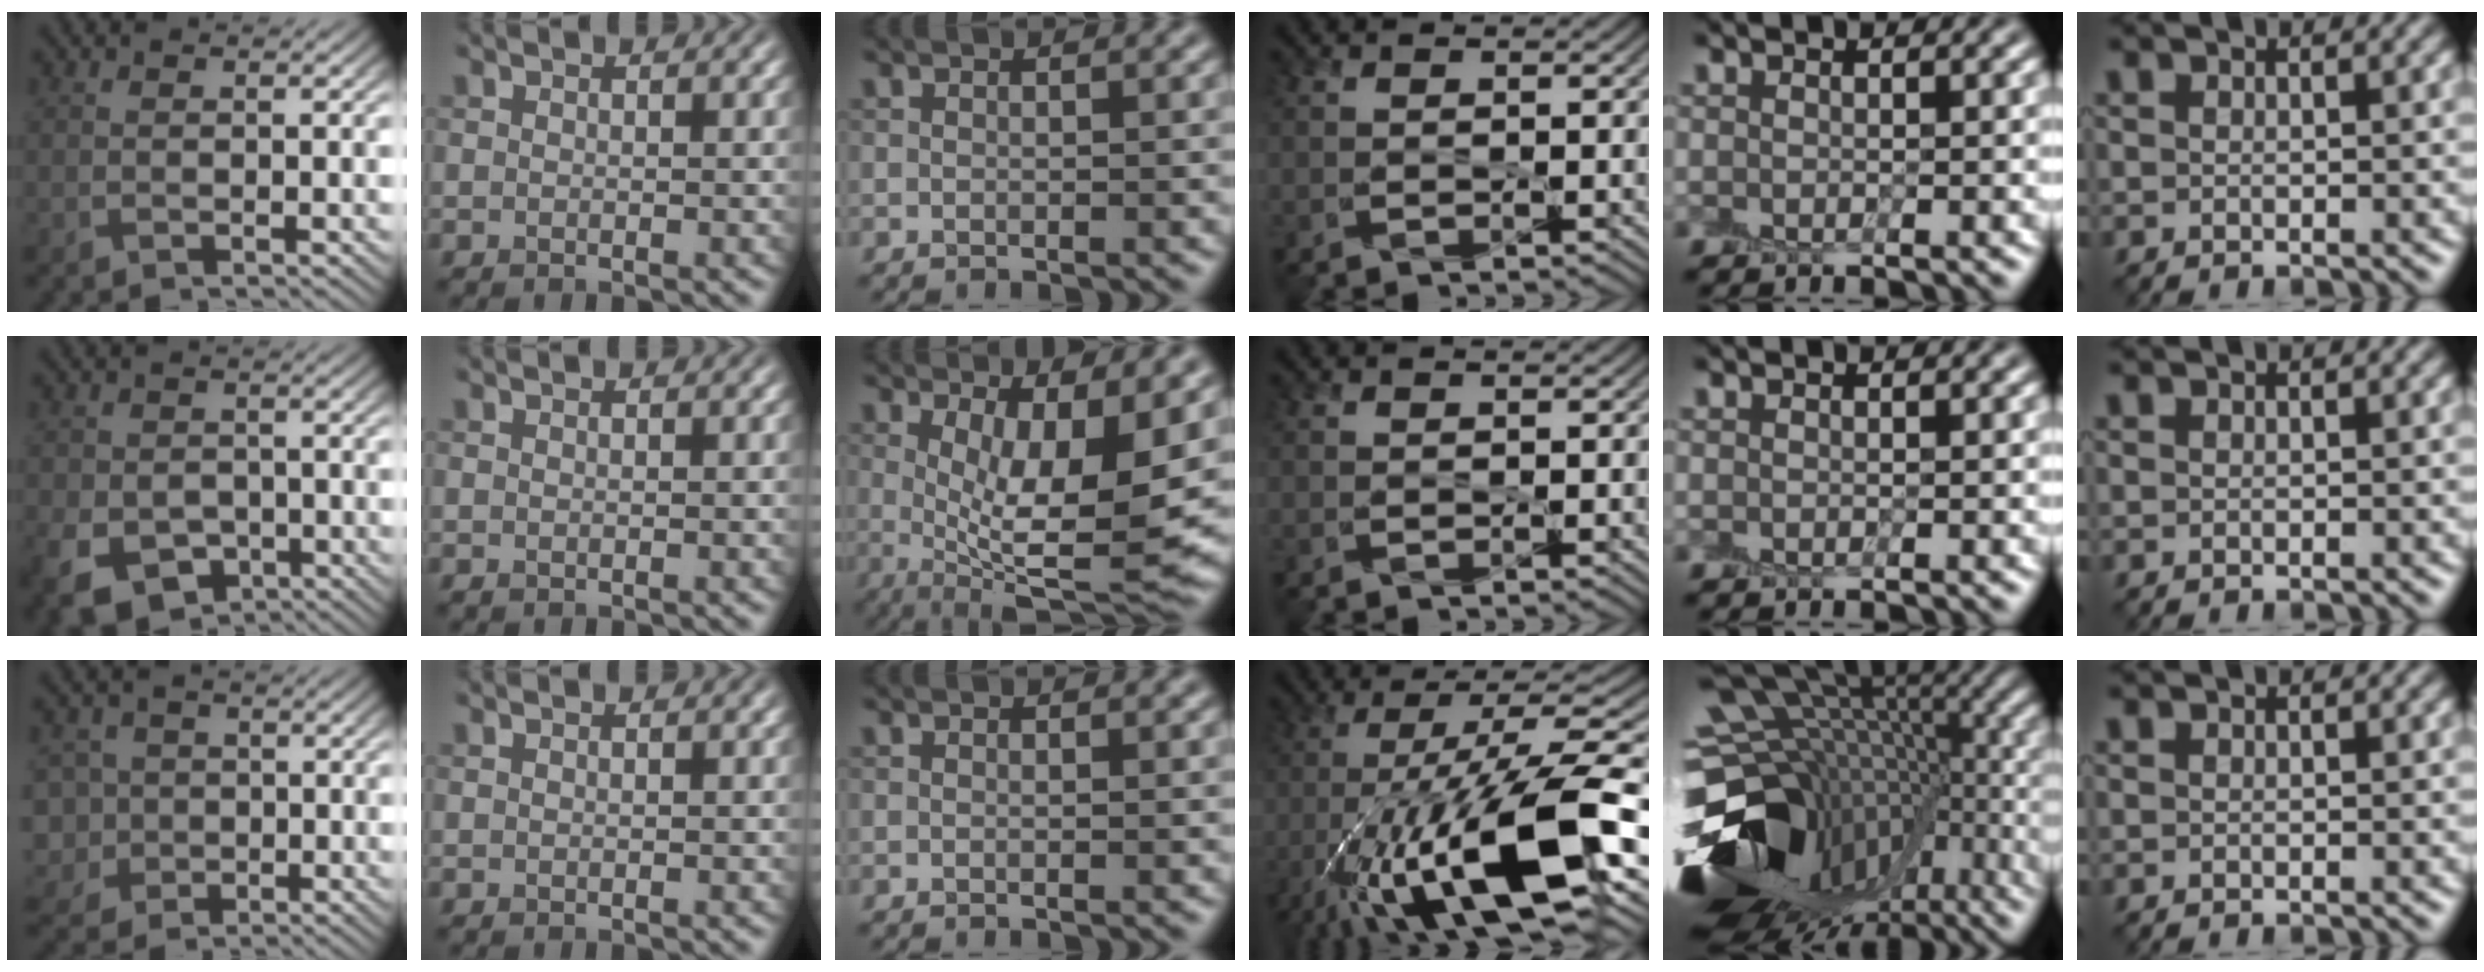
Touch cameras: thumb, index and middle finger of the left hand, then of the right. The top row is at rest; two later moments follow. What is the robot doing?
{"motion": "peel", "object": "shipping label"}